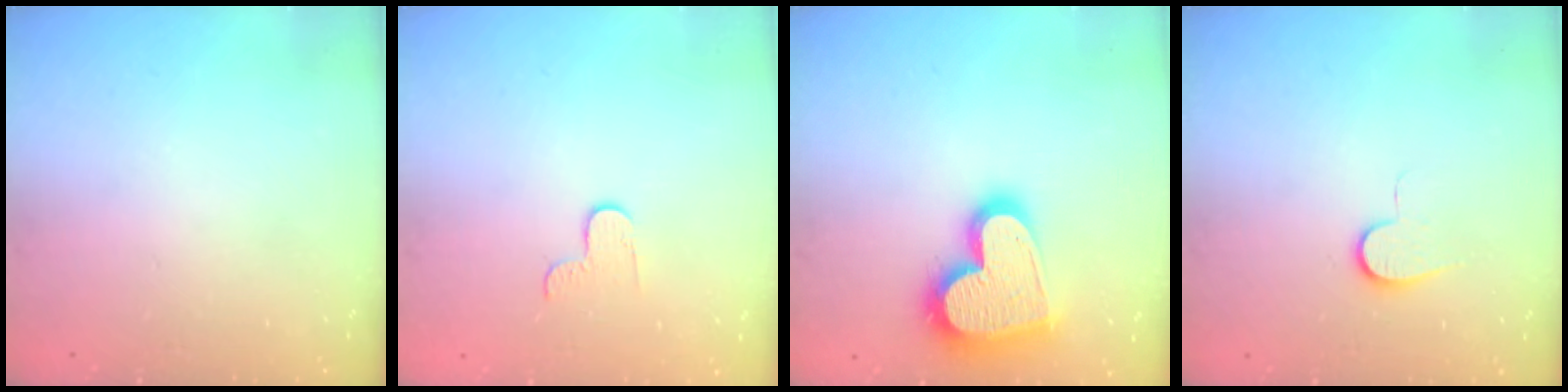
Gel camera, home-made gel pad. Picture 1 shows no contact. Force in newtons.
{"total": 2.7, "press": 2.6, "slide": 0.4}
{"total": 21.5, "press": 21.4, "slide": 1.5}
{"total": 6.3, "press": 6.2, "slide": 0.8}